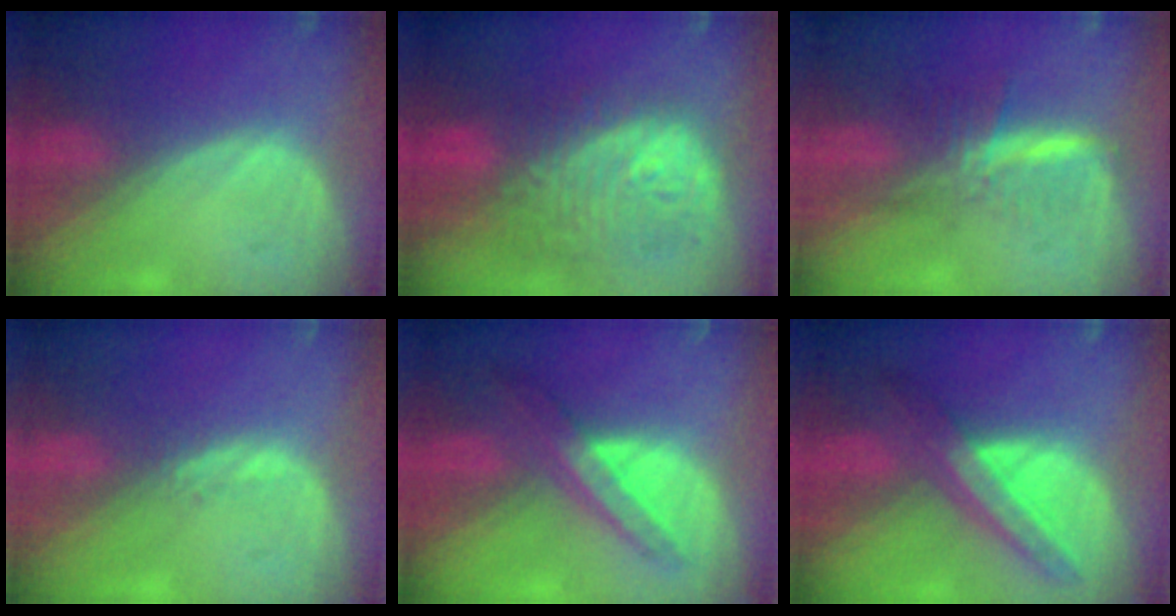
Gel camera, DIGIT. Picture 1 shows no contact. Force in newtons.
{"total": 11.9, "press": 10.7, "slide": 5.4}
{"total": 5.8, "press": 5.2, "slide": 2.7}
{"total": 0.9, "press": 0.8, "slide": 0.4}
{"total": 7.2, "press": 6.2, "slide": 3.5}
{"total": 7.8, "press": 7.2, "slide": 3.0}